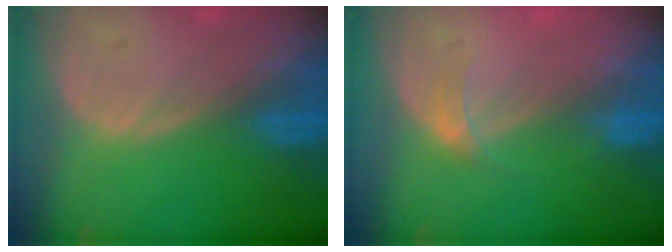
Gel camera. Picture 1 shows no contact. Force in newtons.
{"total": 1.7, "press": 1.7, "slide": 0.2}